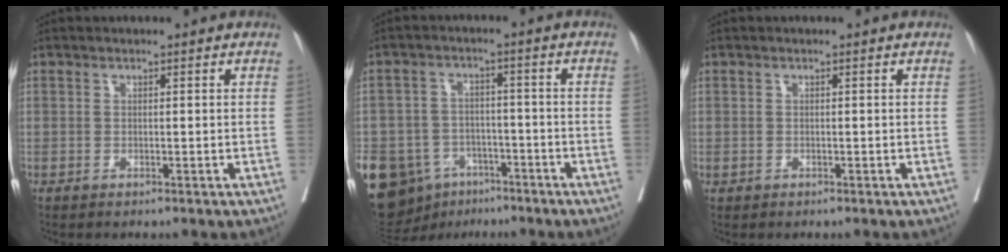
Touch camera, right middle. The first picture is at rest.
{"total": 22.9, "force": [-12.0, 16.6, 10.2], "torque": [-0.315, -0.009, -0.184]}
{"total": 0.0}